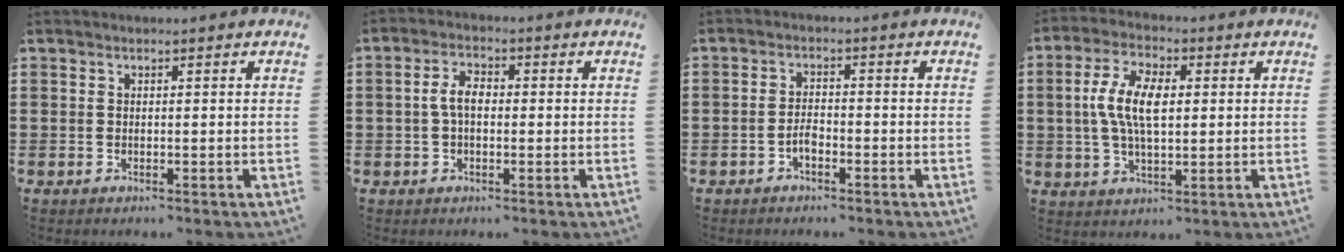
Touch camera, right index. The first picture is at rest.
{"total": 3.9, "force": [-0.1, 2.1, 3.3], "torque": [-0.078, 0.002, -0.007]}
{"total": 2.0, "force": [-1.2, 1.0, 1.3], "torque": [-0.027, 0.004, -0.023]}
{"total": 8.0, "force": [0.5, 3.7, 7.1], "torque": [-0.156, 0.008, 0.002]}